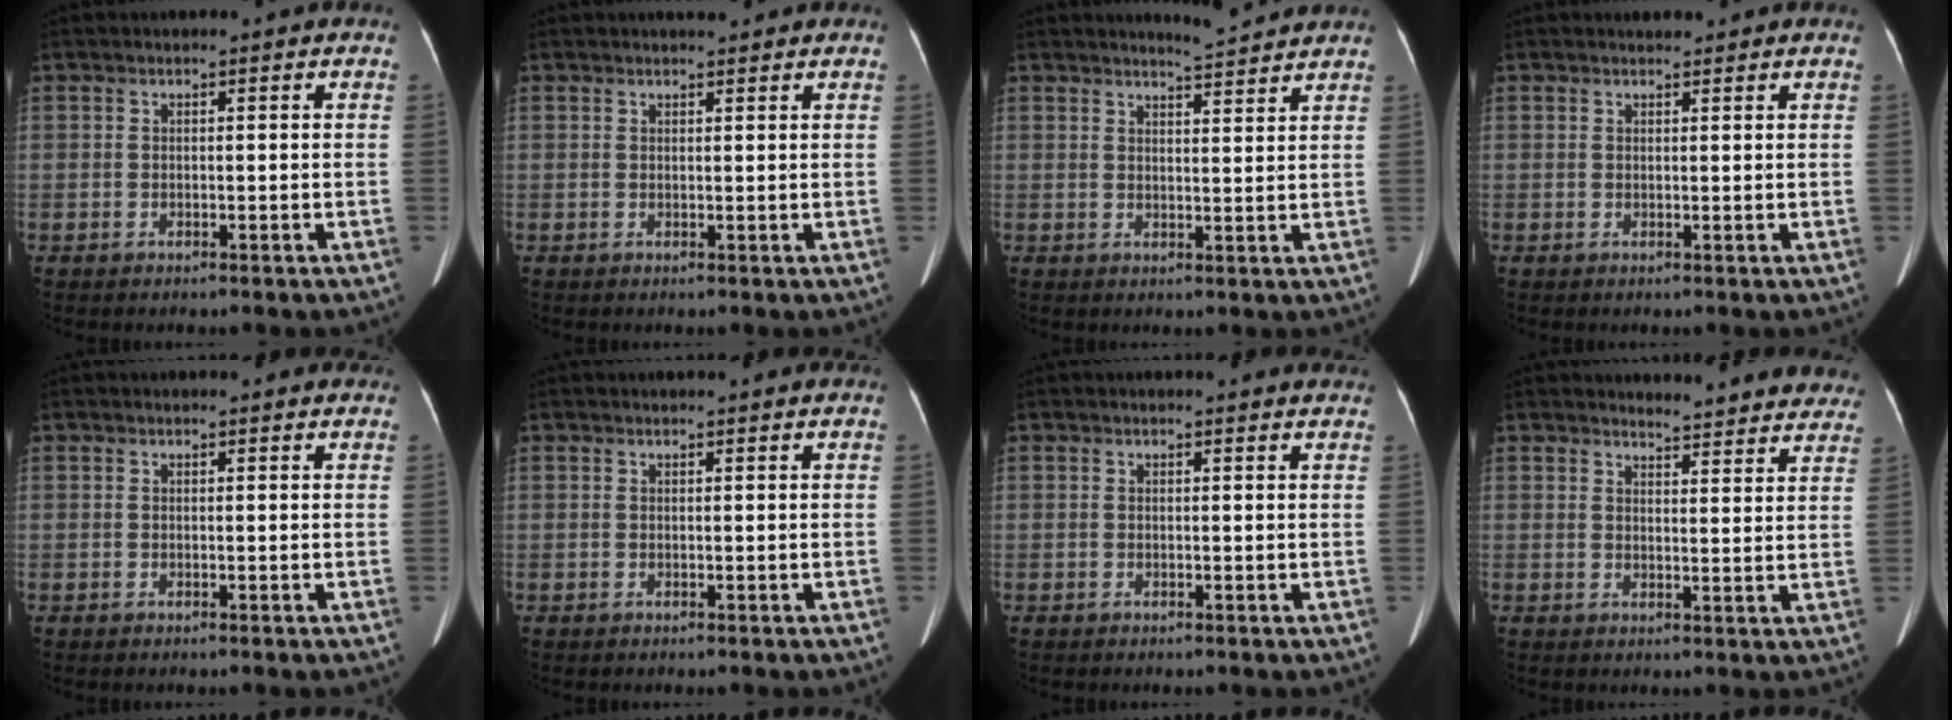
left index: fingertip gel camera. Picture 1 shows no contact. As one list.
[{"total": 2.4, "force": [2.1, 0.5, 1.0], "torque": [-0.014, 0.013, 0.031]}, {"total": 4.1, "force": [4.1, -0.2, 0.7], "torque": [-0.021, -0.002, 0.057]}, {"total": 1.5, "force": [1.3, 0.5, 0.5], "torque": [-0.010, 0.009, 0.020]}, {"total": 3.2, "force": [3.1, 0.4, 0.7], "torque": [-0.013, 0.010, 0.028]}, {"total": 2.3, "force": [2.2, -0.4, 0.7], "torque": [-0.015, 0.013, 0.029]}, {"total": 3.0, "force": [2.9, 0.0, 0.6], "torque": [-0.010, 0.000, 0.021]}, {"total": 13.4, "force": [13.0, 2.5, 2.2], "torque": [0.004, -0.036, 0.125]}]